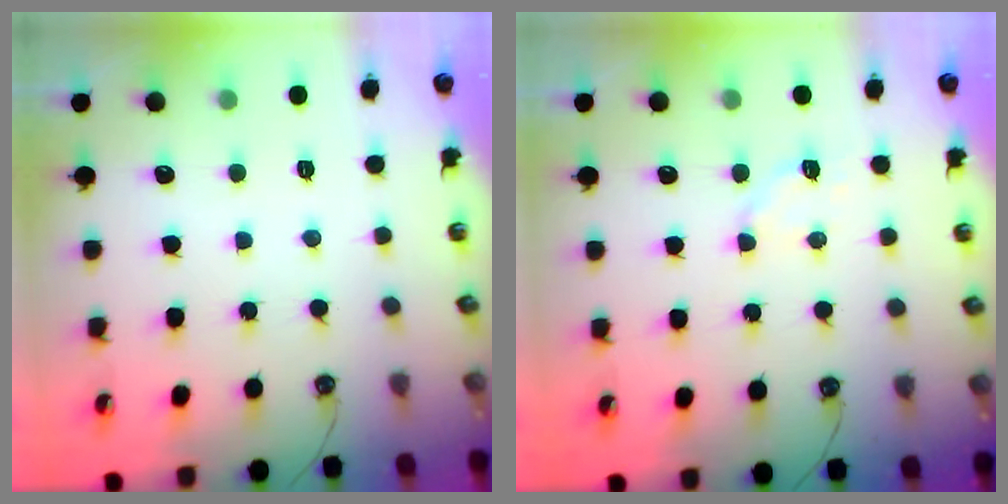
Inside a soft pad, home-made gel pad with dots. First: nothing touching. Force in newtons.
{"total": 2.8, "press": 2.5, "slide": 1.1}